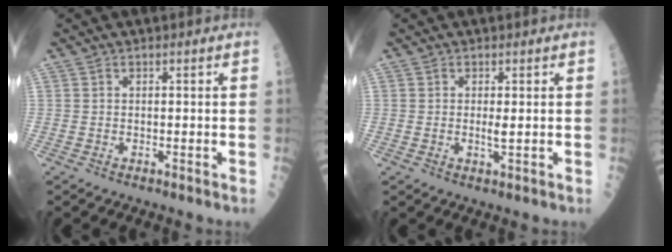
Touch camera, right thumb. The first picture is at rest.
{"total": 1.7, "force": [0.2, 0.4, 1.6], "torque": [-0.031, -0.005, 0.005]}